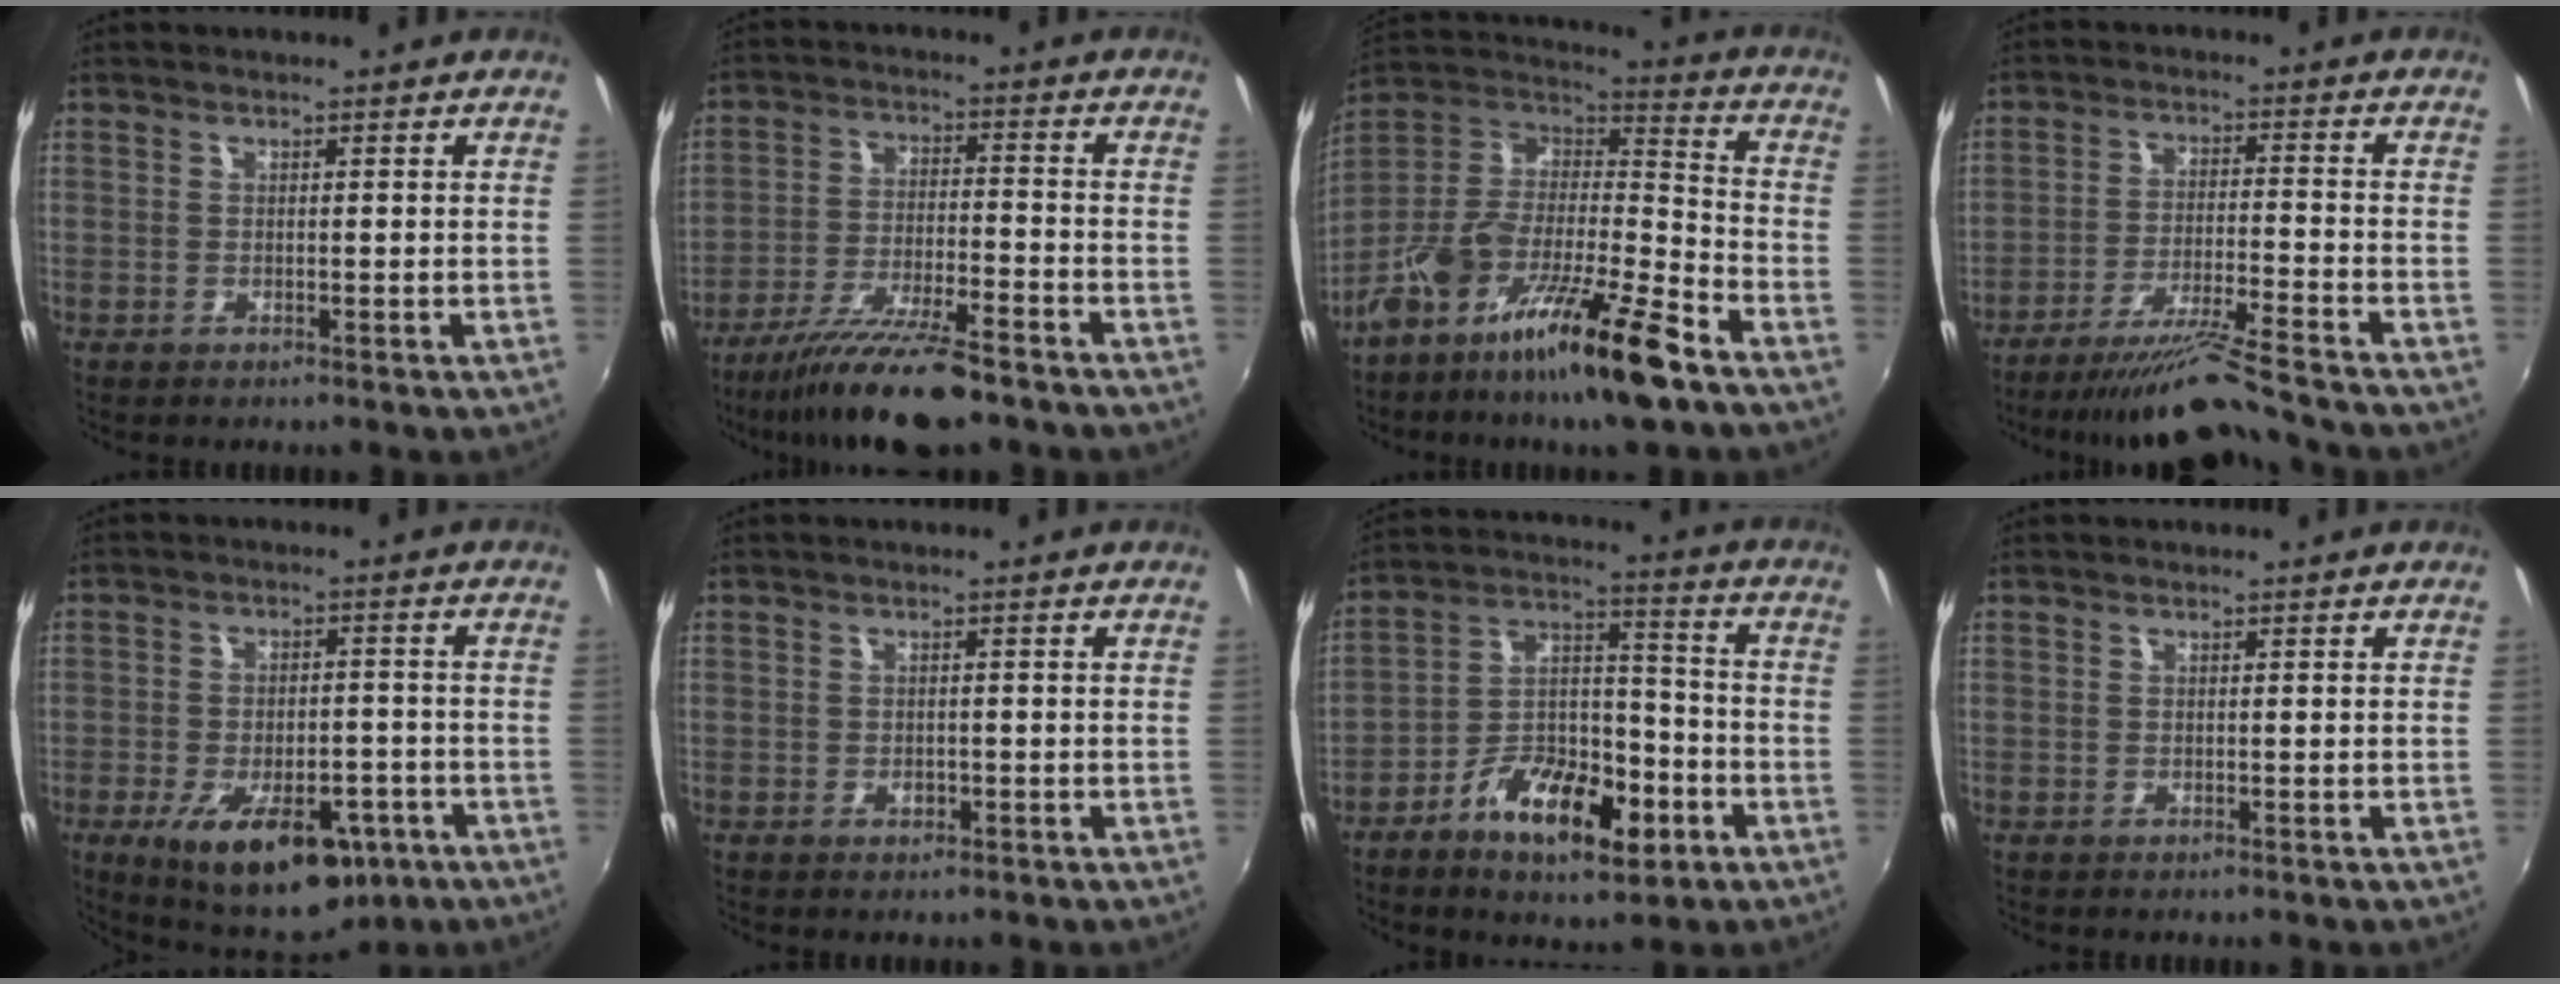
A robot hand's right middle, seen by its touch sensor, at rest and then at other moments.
{"total": 14.4, "force": [-11.6, 2.2, 8.2], "torque": [-0.167, -0.026, -0.200]}
{"total": 19.1, "force": [-12.2, 3.6, 14.2], "torque": [-0.256, -0.005, -0.224]}
{"total": 10.9, "force": [-9.9, -1.6, 4.2], "torque": [-0.094, -0.009, -0.172]}
{"total": 17.0, "force": [-8.9, 8.4, 11.8], "torque": [-0.218, -0.024, -0.117]}
{"total": 1.3, "force": [-0.6, 1.0, 0.5], "torque": [-0.008, -0.001, -0.008]}
{"total": 14.8, "force": [-7.5, 6.6, 10.9], "torque": [-0.194, 0.012, -0.122]}
{"total": 0.0}